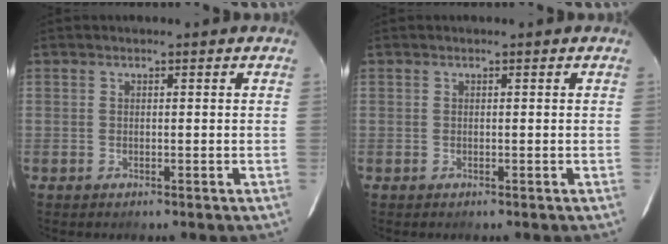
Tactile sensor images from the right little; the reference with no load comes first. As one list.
[{"total": 0.0}]